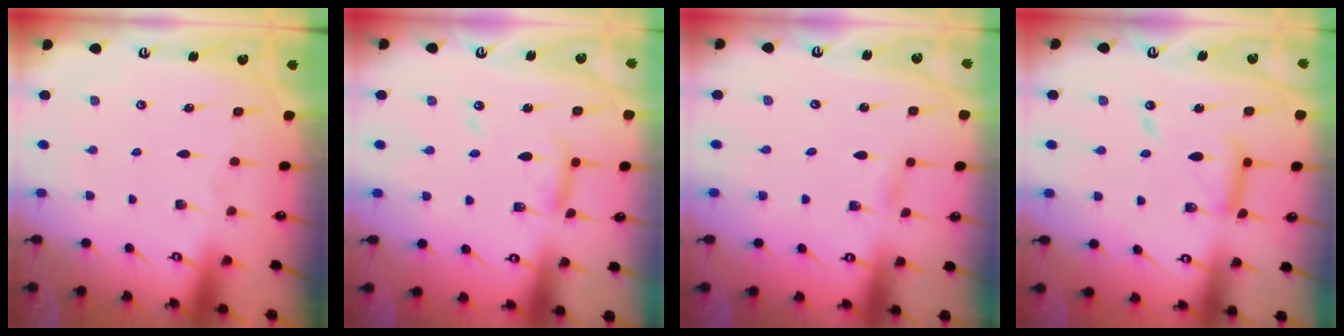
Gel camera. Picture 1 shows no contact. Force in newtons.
{"total": 9.6, "press": 9.6, "slide": 0.8}
{"total": 2.4, "press": 2.3, "slide": 0.3}
{"total": 13.0, "press": 12.9, "slide": 1.1}